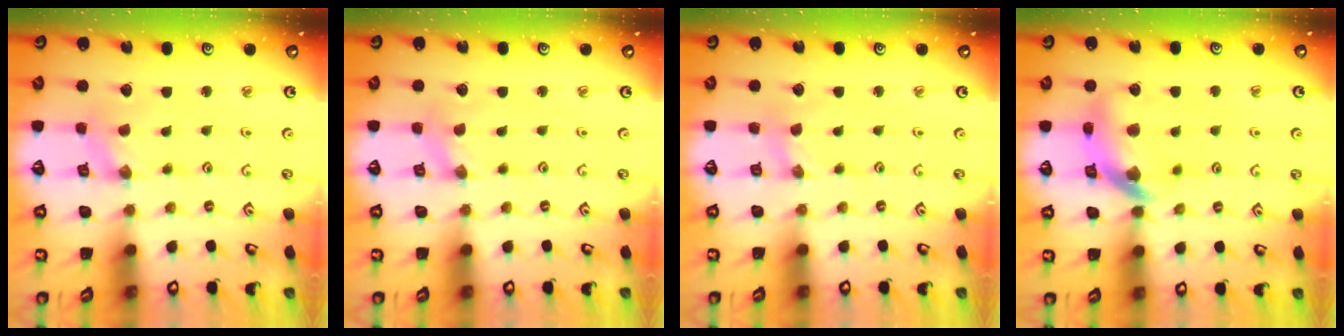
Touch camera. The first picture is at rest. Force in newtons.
{"total": 0.0}
{"total": 0.8, "press": 0.7, "slide": 0.3}
{"total": 11.5, "press": 11.4, "slide": 1.5}